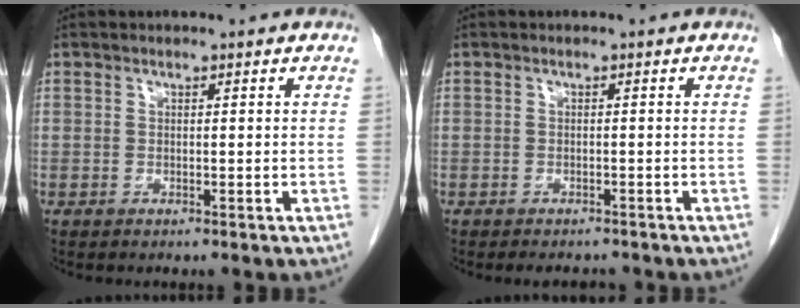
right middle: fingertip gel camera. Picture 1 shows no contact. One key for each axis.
{"total": 3.5, "fx": -3.1, "fy": 1.0, "fz": 1.1, "tx": -0.013, "ty": -0.006, "tz": -0.040}